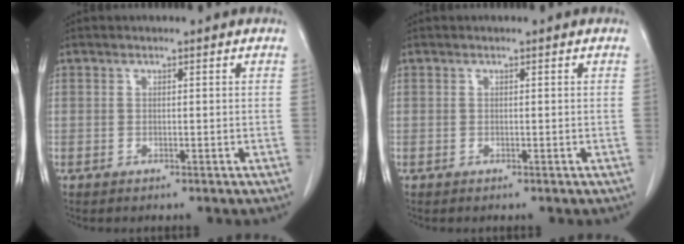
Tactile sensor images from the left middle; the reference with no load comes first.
{"total": 0.0}